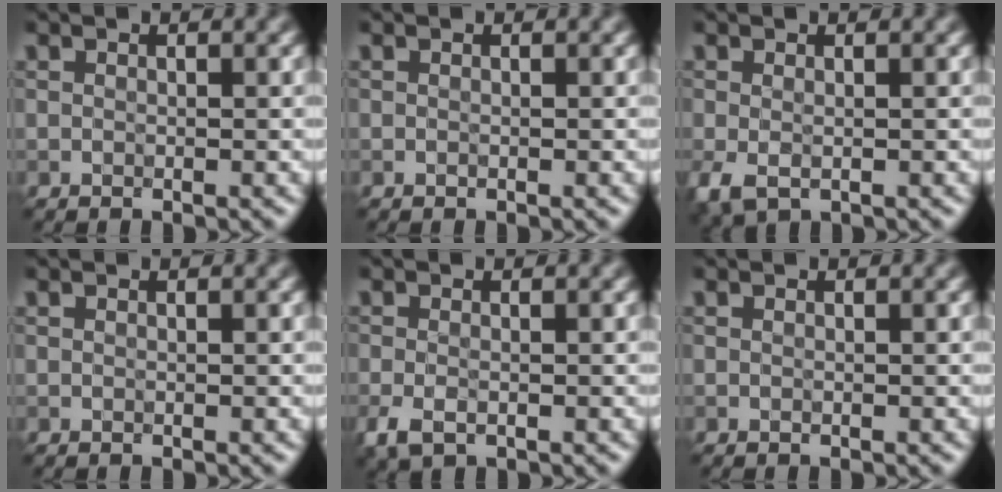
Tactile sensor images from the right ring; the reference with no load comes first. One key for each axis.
{"total": 0.0}
{"total": 2.3, "fx": -0.7, "fy": 1.3, "fz": 1.7, "tx": -0.043, "ty": -0.011, "tz": -0.014}
{"total": 0.0}
{"total": 2.3, "fx": -1.0, "fy": 1.2, "fz": 1.7, "tx": -0.043, "ty": -0.008, "tz": -0.022}
{"total": 0.0}